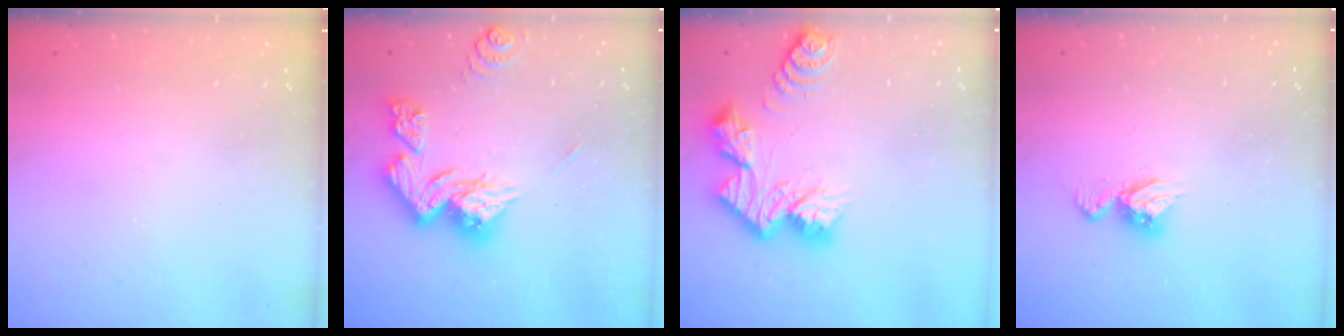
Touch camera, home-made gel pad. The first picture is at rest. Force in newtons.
{"total": 14.6, "press": 14.5, "slide": 1.5}
{"total": 12.8, "press": 12.7, "slide": 1.1}
{"total": 7.8, "press": 7.8, "slide": 0.6}